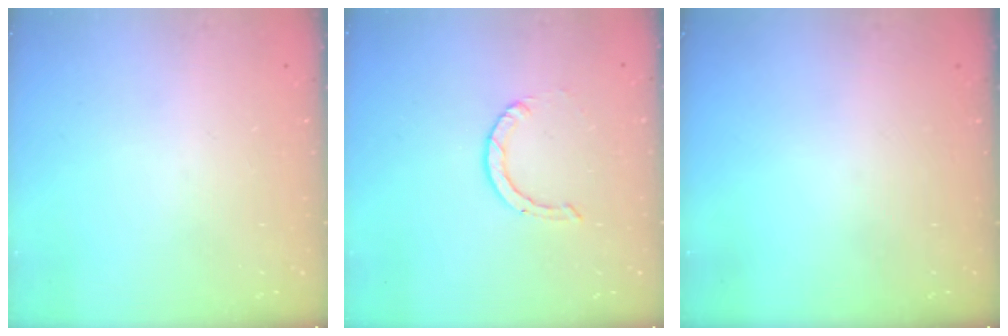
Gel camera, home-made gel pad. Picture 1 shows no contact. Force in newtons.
{"total": 0.9, "press": 0.9, "slide": 0.1}
{"total": 0.0}